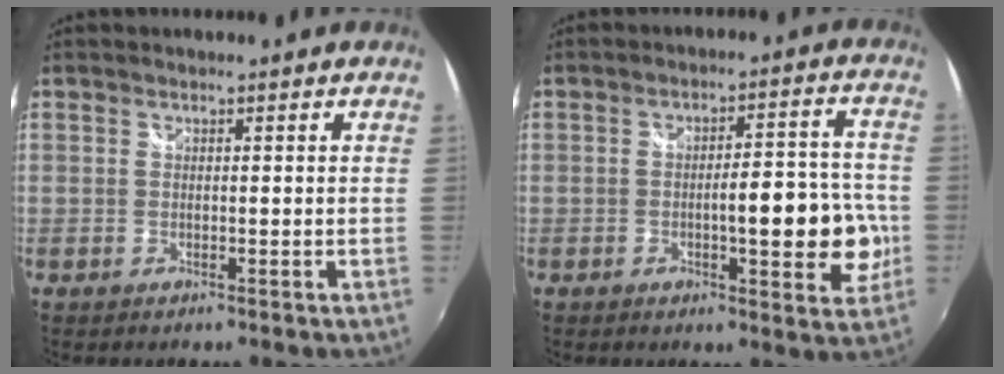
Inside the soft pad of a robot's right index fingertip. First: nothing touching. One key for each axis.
{"total": 10.9, "fx": -2.3, "fy": 2.7, "fz": 10.3, "tx": -0.154, "ty": 0.000, "tz": -0.023}